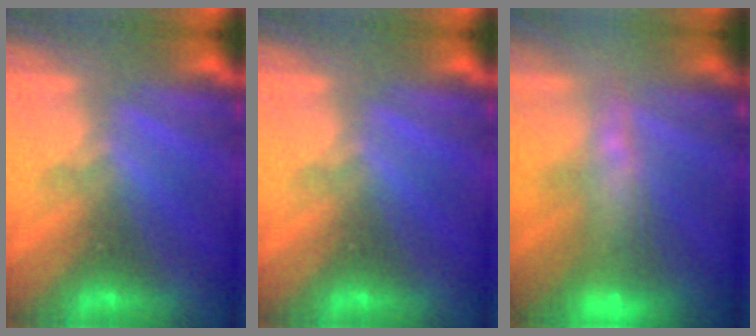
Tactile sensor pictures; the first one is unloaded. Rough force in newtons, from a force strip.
{"total": 0.0}
{"total": 8.0}